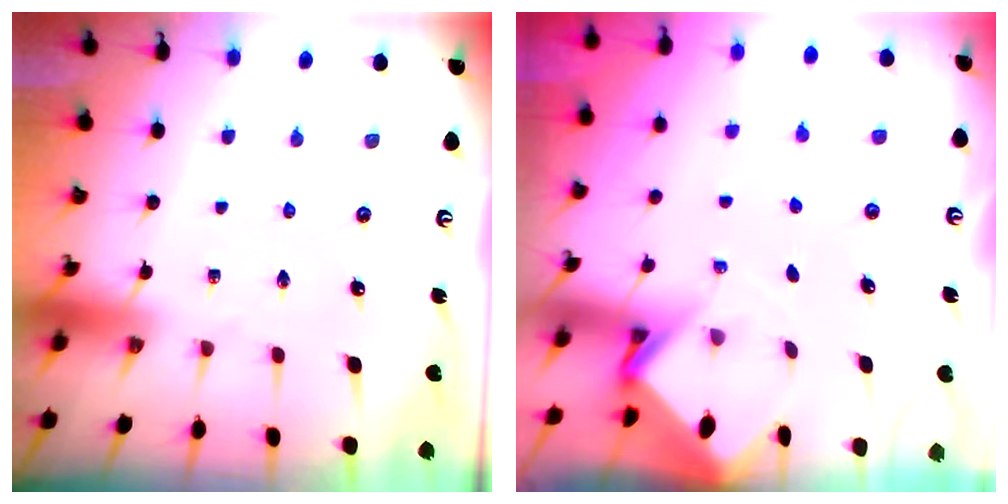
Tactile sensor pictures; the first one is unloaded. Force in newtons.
{"total": 3.0, "press": 2.9, "slide": 0.3}